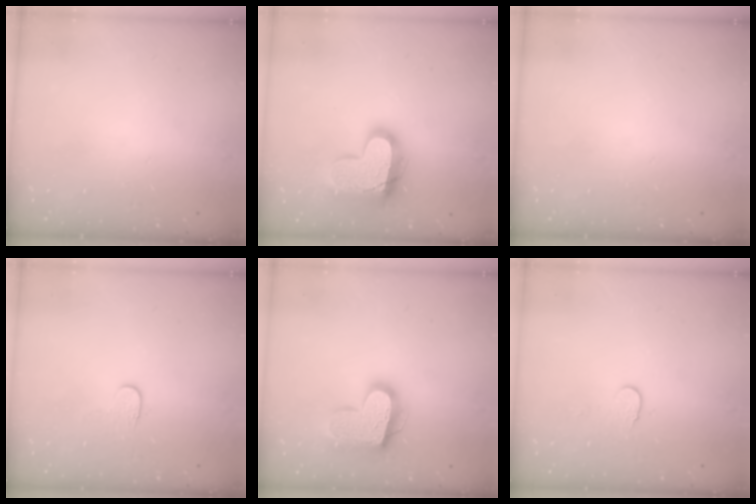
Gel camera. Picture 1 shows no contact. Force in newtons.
{"total": 17.9, "press": 17.8, "slide": 1.6}
{"total": 0.0}
{"total": 3.8, "press": 3.8, "slide": 0.3}
{"total": 17.5, "press": 17.4, "slide": 1.6}
{"total": 6.4, "press": 6.4, "slide": 0.6}